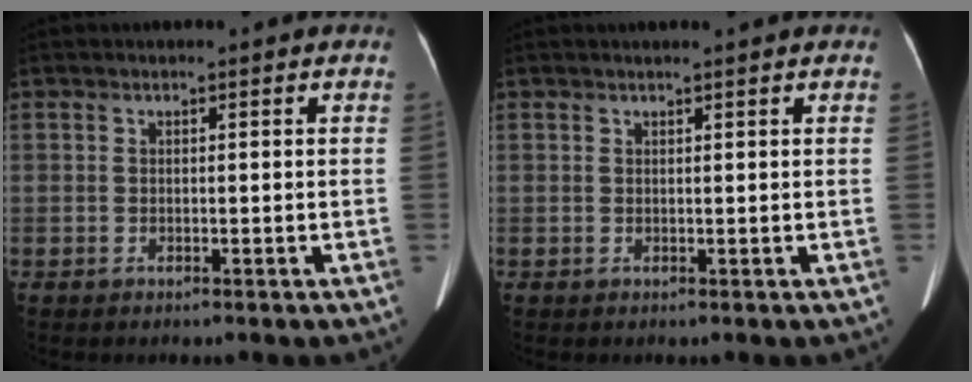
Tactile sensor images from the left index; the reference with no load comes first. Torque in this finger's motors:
{"motor_torque": [-0.18, -0.12, -0.02, -0.01]}